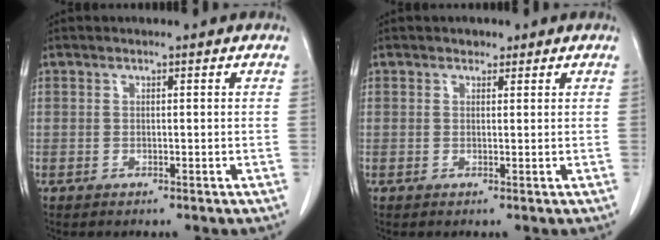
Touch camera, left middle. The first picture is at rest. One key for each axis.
{"total": 1.1, "fx": 0.8, "fy": 0.7, "fz": 0.2, "tx": -0.003, "ty": 0.000, "tz": 0.010}